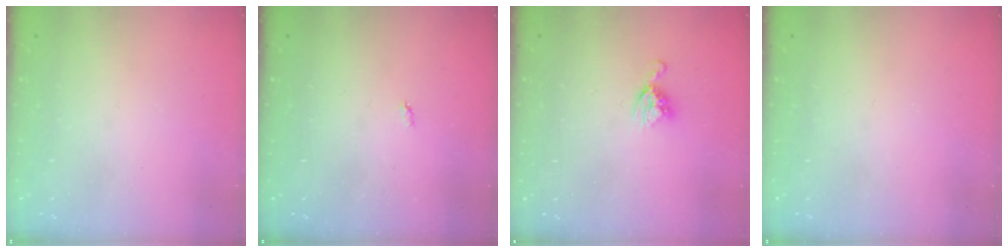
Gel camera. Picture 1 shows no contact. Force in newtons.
{"total": 2.1, "press": 2.1, "slide": 0.4}
{"total": 5.5, "press": 5.5, "slide": 0.1}
{"total": 0.0}